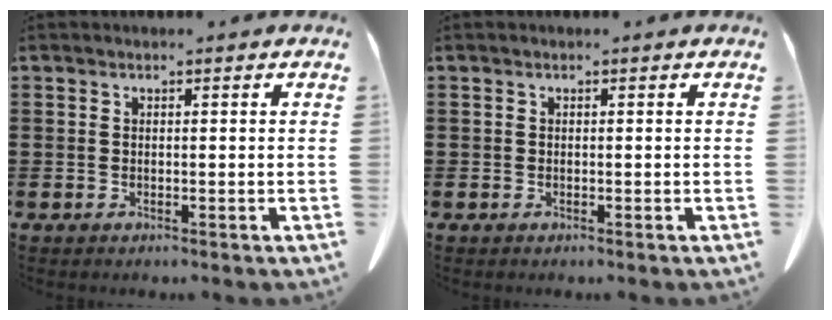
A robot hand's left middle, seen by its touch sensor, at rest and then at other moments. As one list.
[{"total": 0.0}]